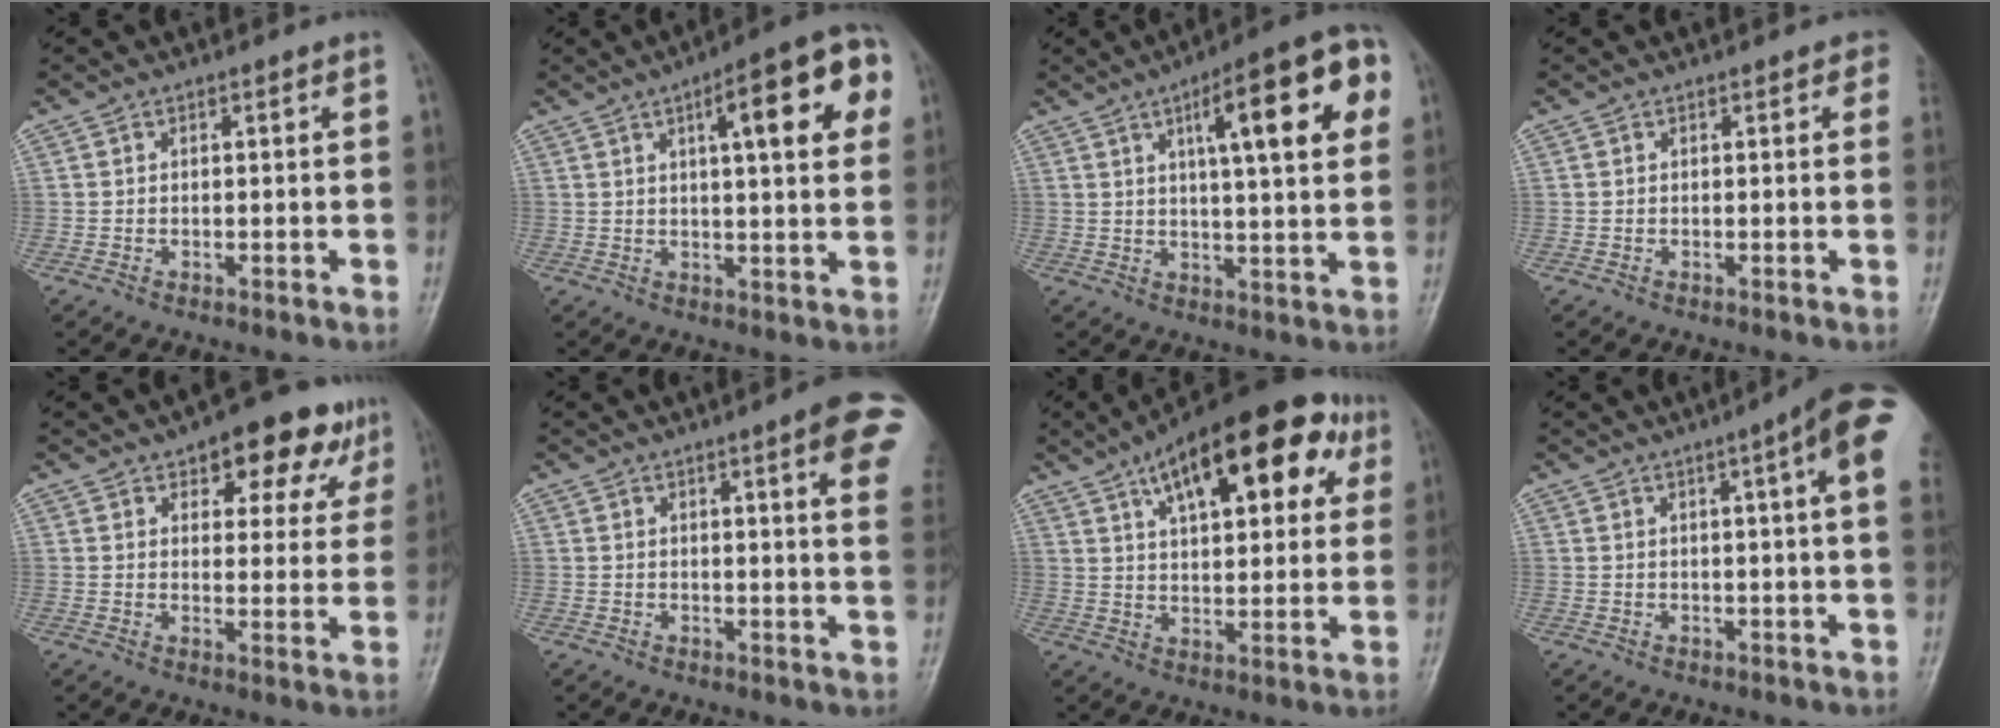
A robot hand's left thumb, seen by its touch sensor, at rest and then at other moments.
{"total": 14.7, "force": [5.1, 4.1, 13.2], "torque": [-0.148, 0.008, 0.058]}
{"total": 17.2, "force": [6.0, 4.5, 15.5], "torque": [-0.188, 0.003, 0.077]}
{"total": 1.6, "force": [0.7, 0.9, 1.1], "torque": [0.008, 0.002, 0.000]}
{"total": 12.3, "force": [7.2, 5.9, 8.1], "torque": [-0.053, -0.020, 0.092]}
{"total": 10.2, "force": [4.7, 1.2, 9.0], "torque": [-0.094, -0.013, 0.048]}
{"total": 22.2, "force": [10.1, 9.5, 17.4], "torque": [-0.227, 0.004, 0.148]}
{"total": 11.1, "force": [4.2, 0.9, 10.2], "torque": [-0.122, 0.004, 0.040]}